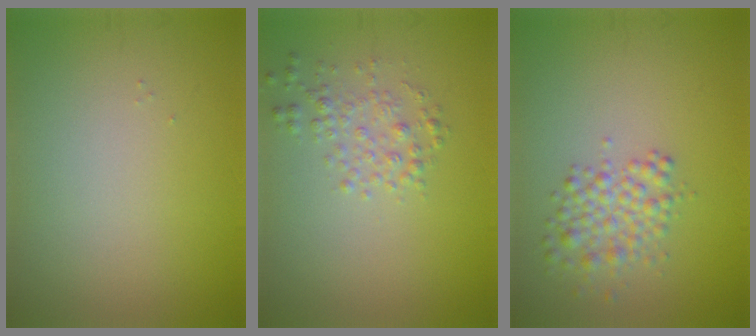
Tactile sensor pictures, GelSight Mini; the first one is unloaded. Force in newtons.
{"total": 1.9, "press": 1.9, "slide": 0.0}
{"total": 3.1, "press": 3.1, "slide": 0.1}